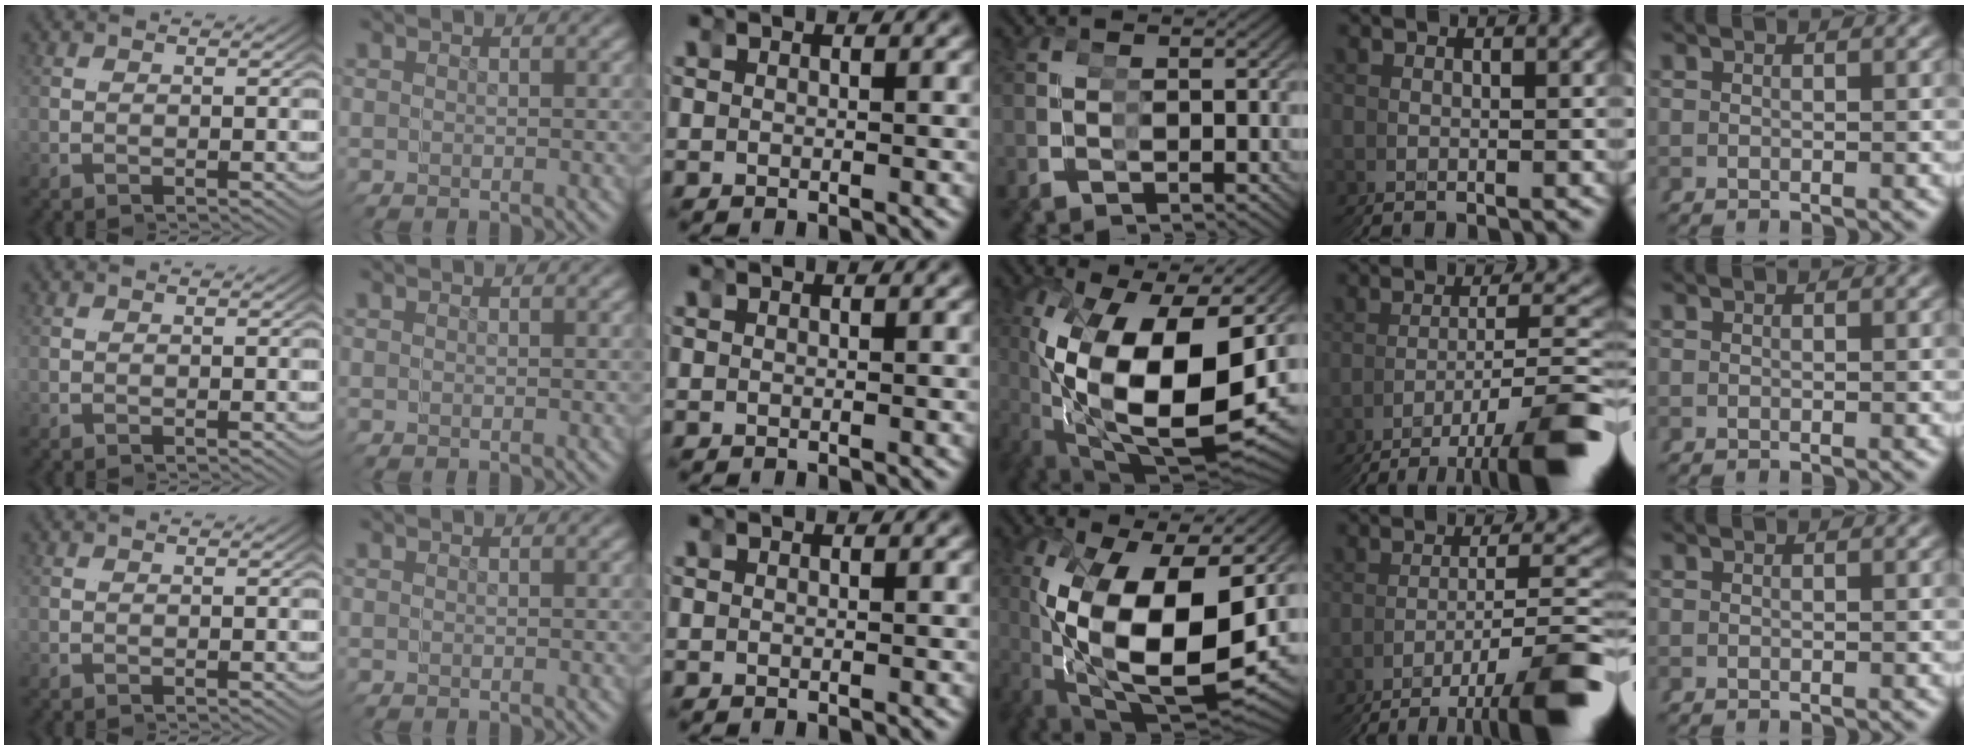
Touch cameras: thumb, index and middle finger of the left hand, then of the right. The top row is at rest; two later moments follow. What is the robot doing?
{"motion": "grasp_and_lifting", "object": "toy banana"}